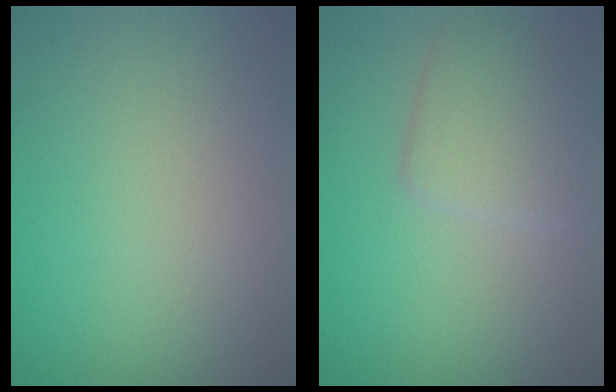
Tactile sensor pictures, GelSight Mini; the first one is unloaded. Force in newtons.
{"total": 3.6, "press": 3.6, "slide": 0.1}